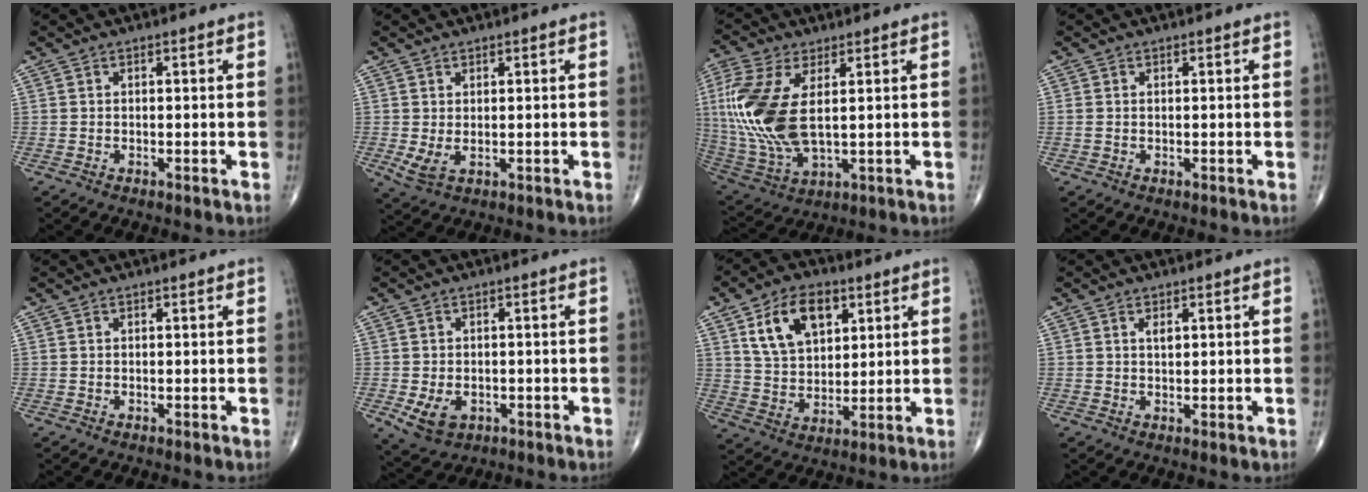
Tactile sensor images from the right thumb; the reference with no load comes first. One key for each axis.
{"total": 3.3, "fx": 0.0, "fy": 1.7, "fz": 2.8, "tx": -0.062, "ty": -0.003, "tz": 0.012}
{"total": 17.3, "fx": 2.5, "fy": 8.3, "fz": 15.0, "tx": -0.356, "ty": -0.018, "tz": 0.057}
{"total": 0.9, "fx": 0.0, "fy": 0.6, "fz": 0.6, "tx": -0.022, "ty": 0.007, "tz": 0.006}
{"total": 0.0}
{"total": 5.8, "fx": -1.8, "fy": 4.2, "fz": 3.7, "tx": -0.061, "ty": 0.000, "tz": -0.018}
{"total": 13.1, "fx": 5.6, "fy": 8.1, "fz": 8.6, "tx": -0.121, "ty": -0.016, "tz": 0.106}
{"total": 1.7, "fx": 0.7, "fy": 0.8, "fz": 1.3, "tx": -0.020, "ty": -0.004, "tz": 0.012}